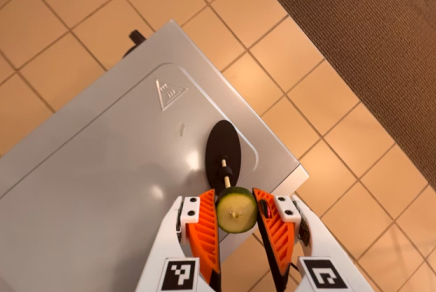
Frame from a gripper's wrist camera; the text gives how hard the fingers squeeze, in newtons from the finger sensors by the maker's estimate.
{"total": 8.4, "left": 8.4, "right": 8.4}